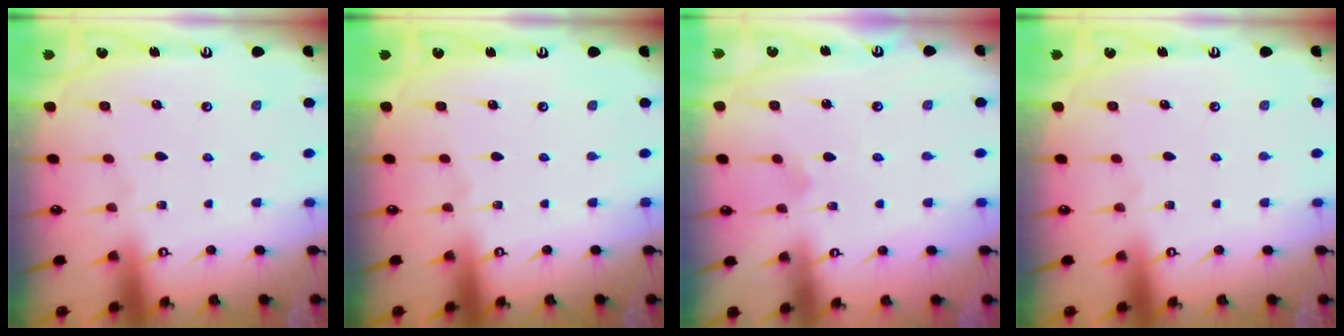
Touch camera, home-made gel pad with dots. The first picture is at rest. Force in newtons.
{"total": 0.0}
{"total": 1.5, "press": 1.5, "slide": 0.1}
{"total": 0.0}